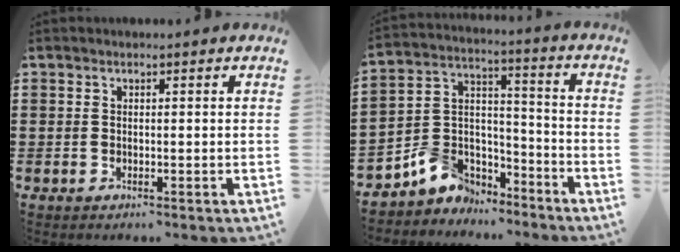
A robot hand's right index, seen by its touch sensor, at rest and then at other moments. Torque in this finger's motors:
{"motor_torque": [2.14, 0.00, 0.25, 0.03]}